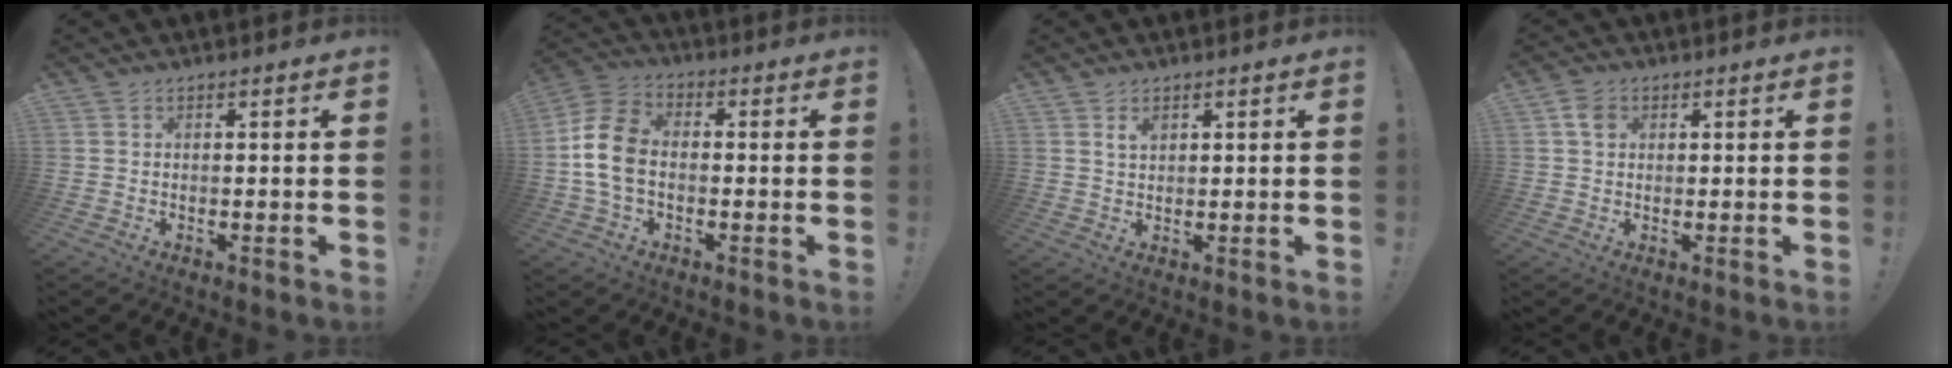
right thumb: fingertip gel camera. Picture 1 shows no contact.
{"total": 11.9, "force": [-1.2, 8.1, 8.6], "torque": [-0.171, 0.012, -0.019]}
{"total": 2.3, "force": [1.4, 1.3, 1.3], "torque": [-0.014, -0.005, 0.022]}
{"total": 3.7, "force": [1.3, 2.9, 2.0], "torque": [-0.031, 0.002, 0.025]}